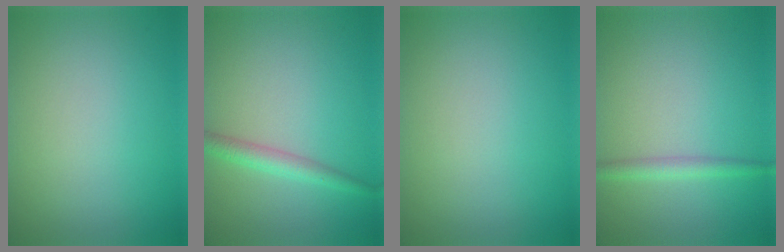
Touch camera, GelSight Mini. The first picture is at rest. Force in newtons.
{"total": 2.3, "press": 2.3, "slide": 0.1}
{"total": 0.0}
{"total": 1.8, "press": 1.8, "slide": 0.0}